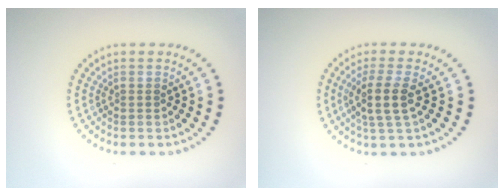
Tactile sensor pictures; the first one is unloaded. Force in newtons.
{"total": 2.9, "press": 2.4, "slide": 1.6}